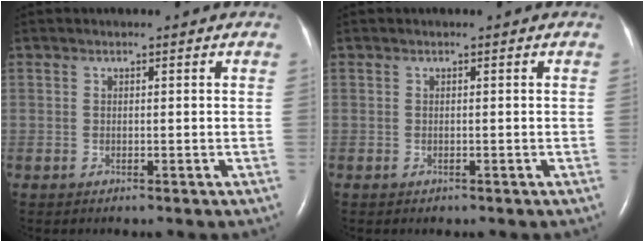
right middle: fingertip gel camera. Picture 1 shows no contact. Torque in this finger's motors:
{"motor_torque": [0.20, -0.10, -0.02, 0.00]}